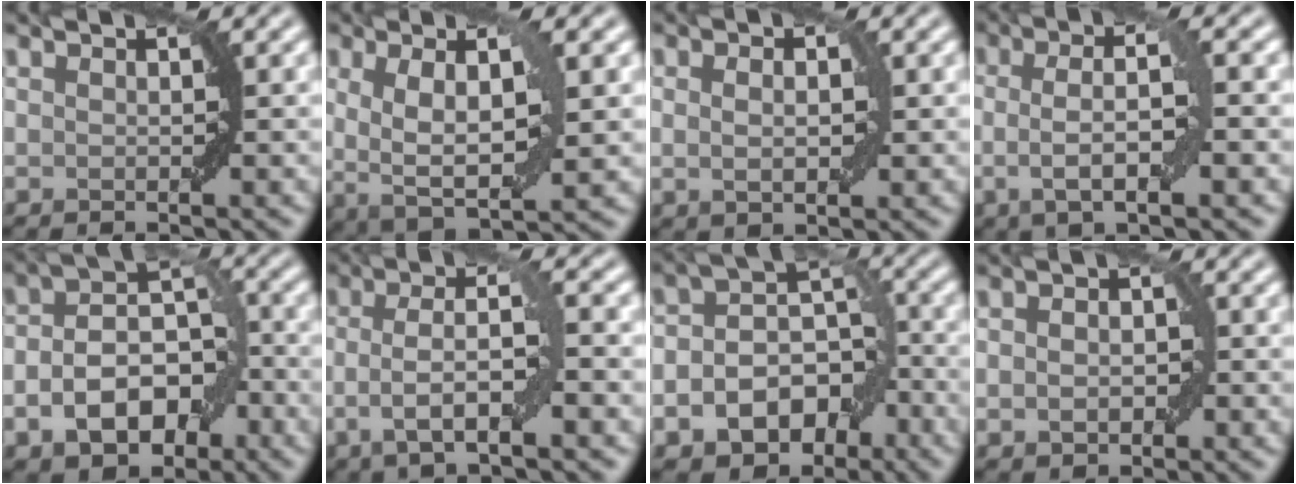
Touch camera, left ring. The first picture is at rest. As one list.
[{"total": 5.9, "force": [0.5, 1.9, 5.6], "torque": [-0.099, -0.002, 0.008]}, {"total": 2.3, "force": [0.4, 1.2, 2.0], "torque": [-0.027, 0.002, 0.006]}, {"total": 5.1, "force": [-0.4, 1.2, 4.9], "torque": [-0.087, 0.001, -0.010]}, {"total": 7.3, "force": [-2.6, 4.5, 5.1], "torque": [-0.084, 0.000, -0.046]}, {"total": 5.9, "force": [-1.4, 1.4, 5.5], "torque": [-0.101, 0.006, -0.027]}, {"total": 8.7, "force": [-3.8, 6.1, 4.9], "torque": [-0.058, -0.010, -0.056]}, {"total": 2.2, "force": [-0.4, 1.5, 1.6], "torque": [-0.023, 0.003, -0.005]}]